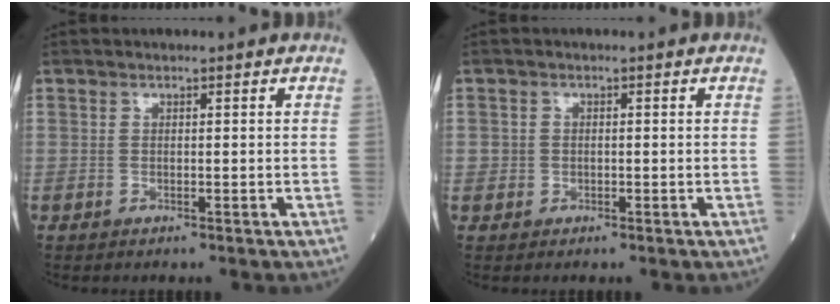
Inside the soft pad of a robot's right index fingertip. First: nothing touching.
{"total": 1.8, "force": [-0.1, 1.7, 0.6], "torque": [-0.019, 0.011, 0.002]}